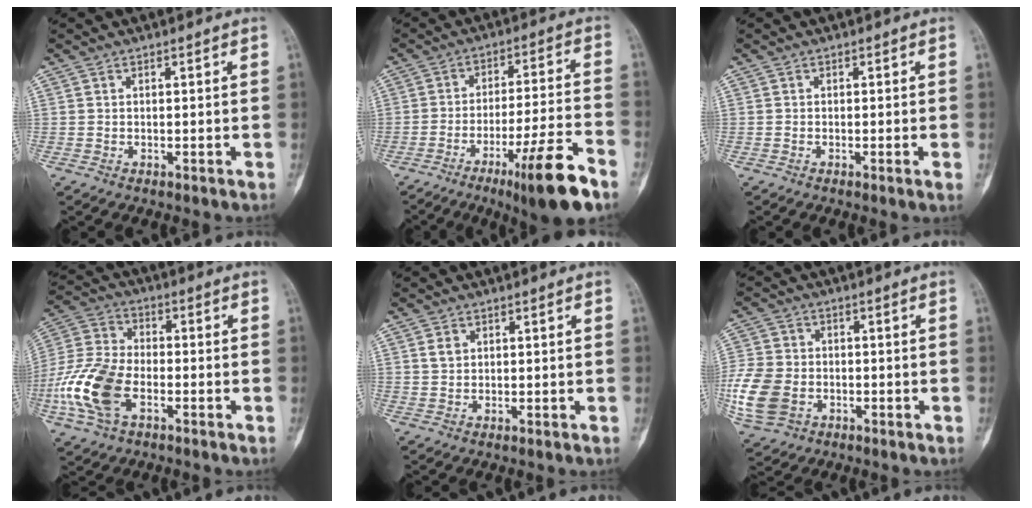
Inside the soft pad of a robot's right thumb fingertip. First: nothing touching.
{"total": 14.2, "force": [-8.3, 1.1, 11.5], "torque": [-0.189, 0.037, -0.128]}
{"total": 1.1, "force": [-0.3, -0.2, 1.0], "torque": [-0.018, -0.003, -0.004]}
{"total": 14.8, "force": [-5.0, 8.6, 11.0], "torque": [-0.245, 0.020, -0.101]}
{"total": 1.9, "force": [0.8, 1.4, 1.0], "torque": [-0.013, -0.001, 0.016]}
{"total": 13.6, "force": [-3.7, 10.1, 8.3], "torque": [-0.197, 0.000, -0.066]}